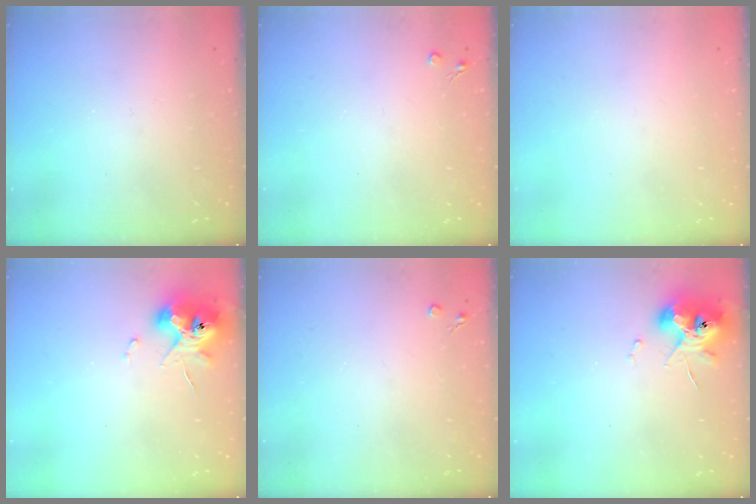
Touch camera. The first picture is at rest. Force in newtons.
{"total": 2.6, "press": 2.5, "slide": 0.4}
{"total": 0.0}
{"total": 10.1, "press": 10.0, "slide": 1.5}
{"total": 2.6, "press": 2.5, "slide": 0.4}
{"total": 10.6, "press": 10.5, "slide": 1.2}